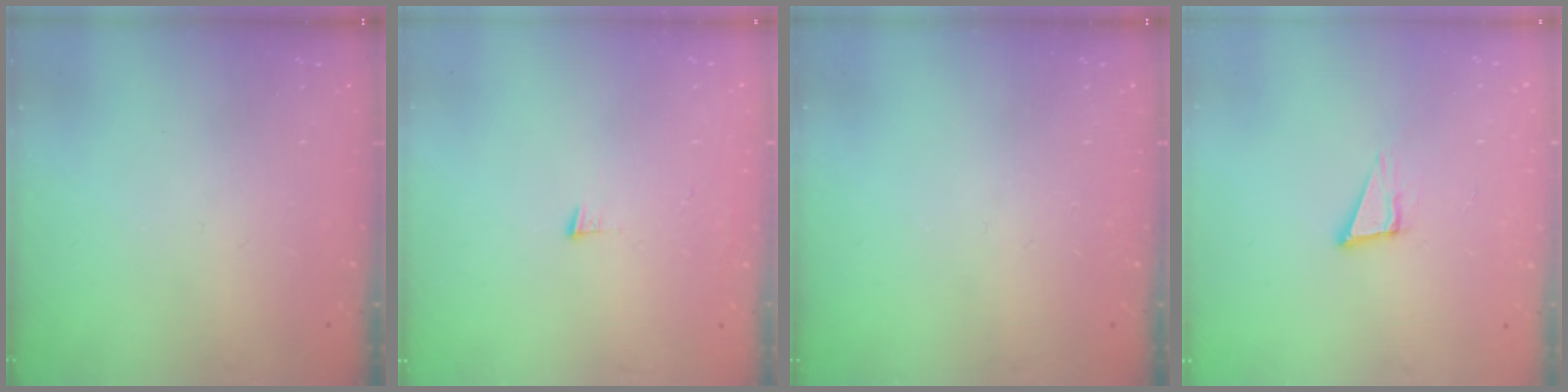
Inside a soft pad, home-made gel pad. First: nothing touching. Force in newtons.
{"total": 3.2, "press": 3.2, "slide": 0.4}
{"total": 0.0}
{"total": 4.9, "press": 3.8, "slide": 3.0}